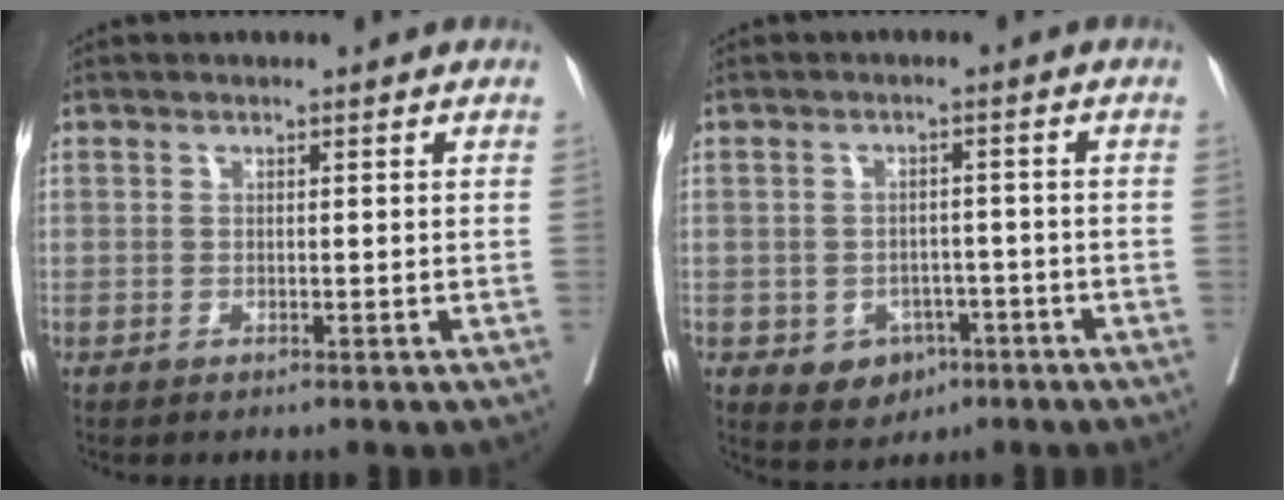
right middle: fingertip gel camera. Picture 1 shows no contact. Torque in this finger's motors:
{"motor_torque": [0.60, -0.53, 0.04, 0.01]}